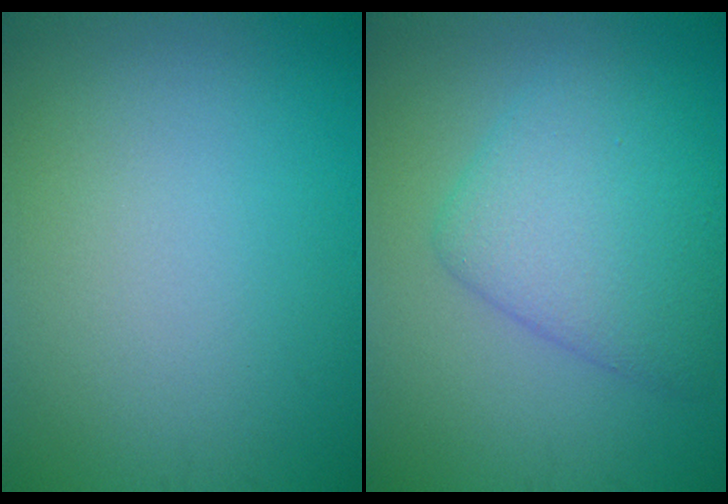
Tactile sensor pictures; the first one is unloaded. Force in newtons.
{"total": 5.7, "press": 5.7, "slide": 0.1}